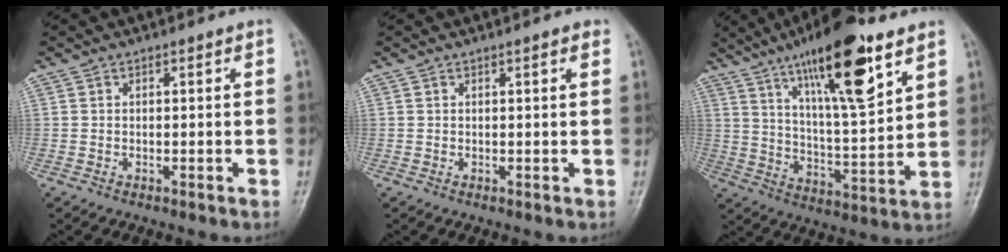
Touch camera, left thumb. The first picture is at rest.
{"total": 1.1, "force": [0.6, 0.2, 0.9], "torque": [-0.013, 0.000, 0.005]}
{"total": 19.8, "force": [11.3, 4.7, 15.5], "torque": [-0.234, -0.046, 0.193]}